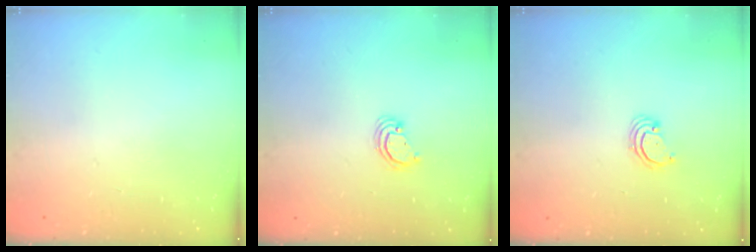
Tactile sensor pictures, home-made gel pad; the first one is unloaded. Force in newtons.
{"total": 2.7, "press": 2.7, "slide": 0.2}
{"total": 2.3, "press": 2.3, "slide": 0.2}